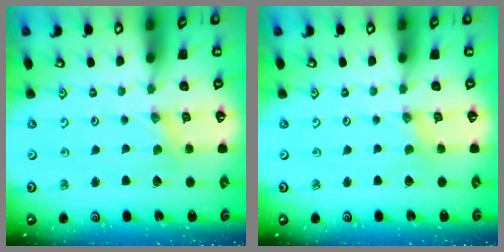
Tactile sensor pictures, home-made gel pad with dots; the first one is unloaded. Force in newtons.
{"total": 0.6, "press": 0.6, "slide": 0.1}